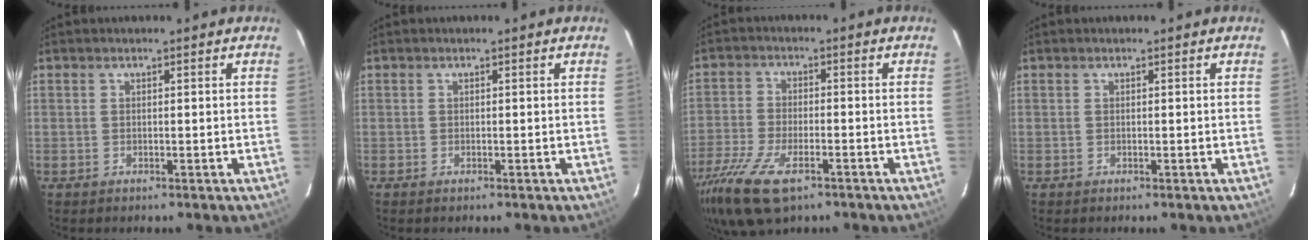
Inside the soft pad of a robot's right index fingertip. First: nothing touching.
{"total": 0.0}
{"total": 14.0, "force": [-8.9, 5.6, 9.2], "torque": [-0.222, -0.041, -0.173]}
{"total": 0.0}